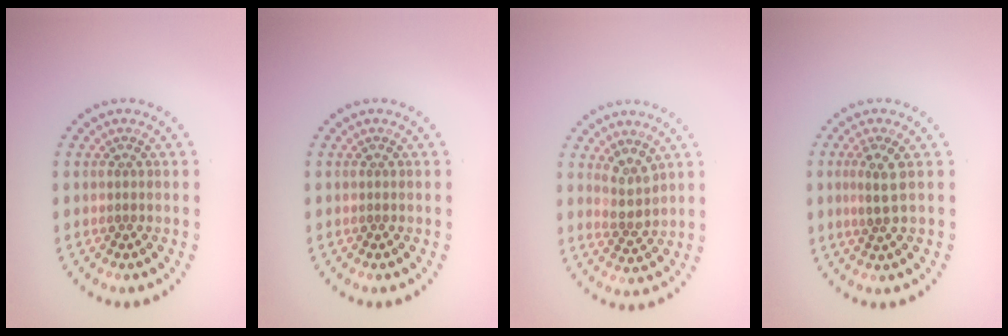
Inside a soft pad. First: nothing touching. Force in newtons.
{"total": 0.0}
{"total": 2.3, "press": 1.9, "slide": 1.2}
{"total": 2.0, "press": 1.8, "slide": 0.9}